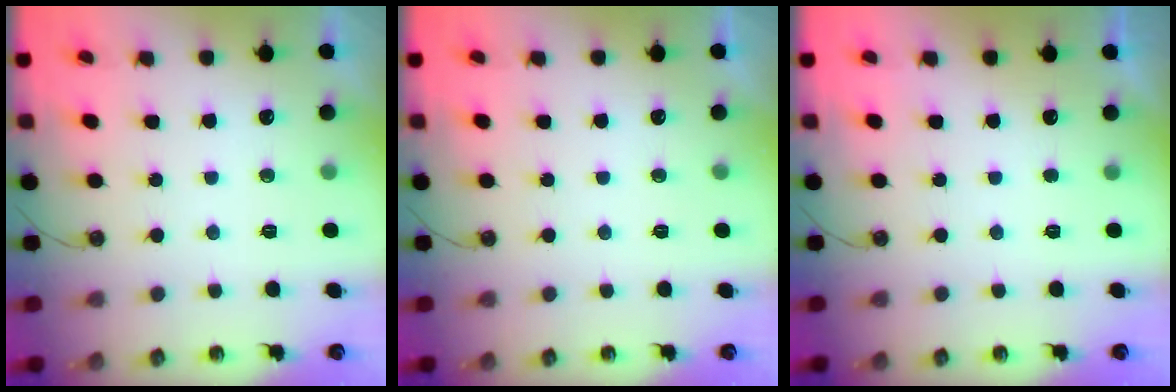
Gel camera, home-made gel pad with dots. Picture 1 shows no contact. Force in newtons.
{"total": 0.0}
{"total": 0.0}